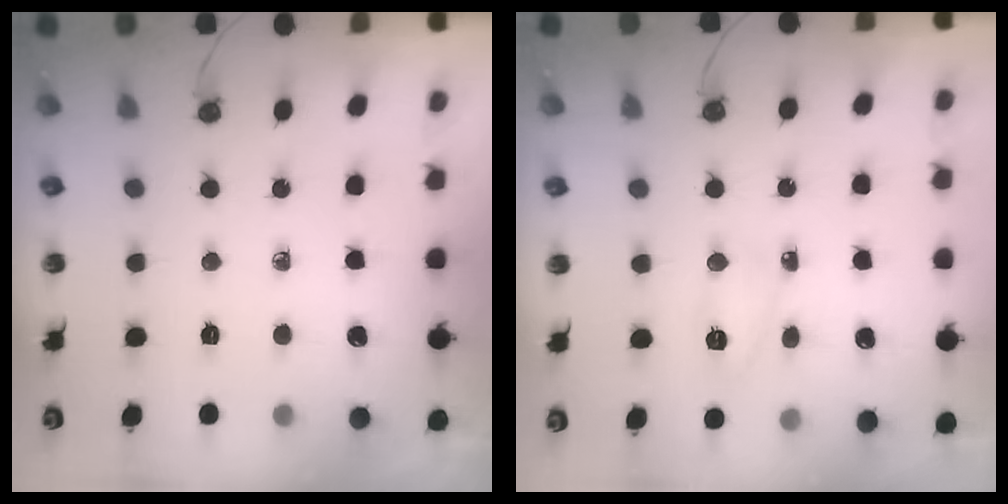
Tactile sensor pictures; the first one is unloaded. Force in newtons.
{"total": 4.4, "press": 4.3, "slide": 0.9}